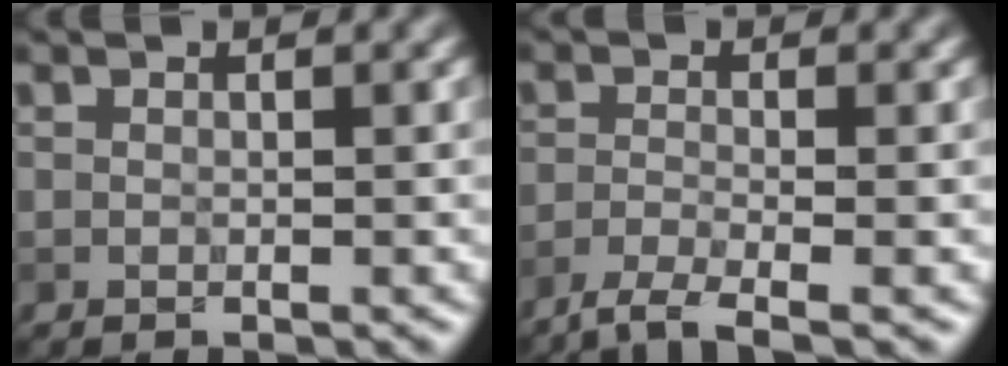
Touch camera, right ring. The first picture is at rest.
{"total": 3.2, "force": [-2.4, 0.5, 2.0], "torque": [-0.040, -0.004, -0.060]}